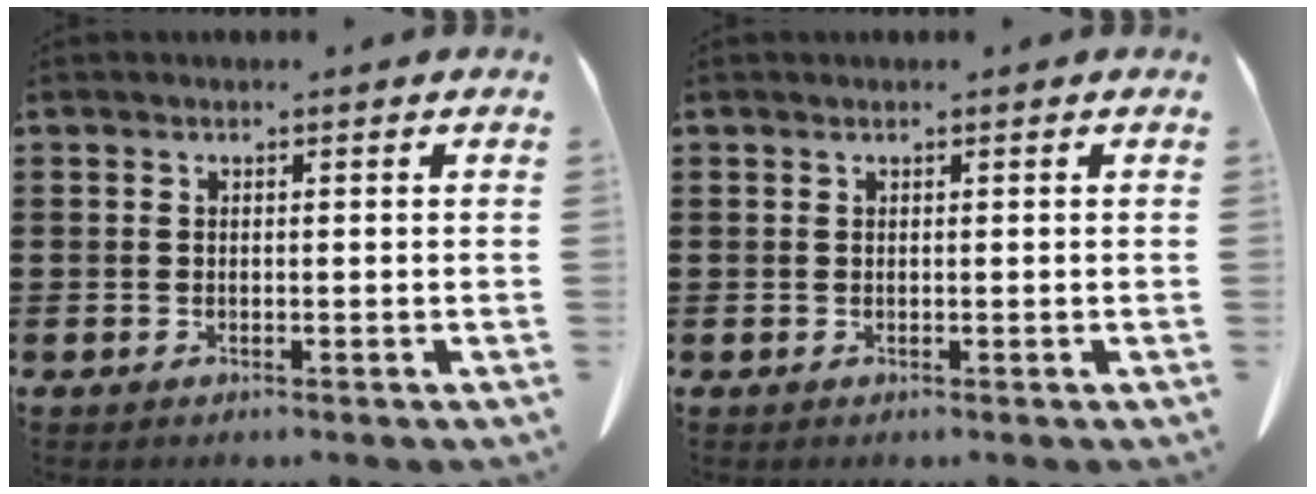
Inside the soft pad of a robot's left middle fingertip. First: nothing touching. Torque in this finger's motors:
{"motor_torque": [0.11, -0.08, 0.05, 0.00]}